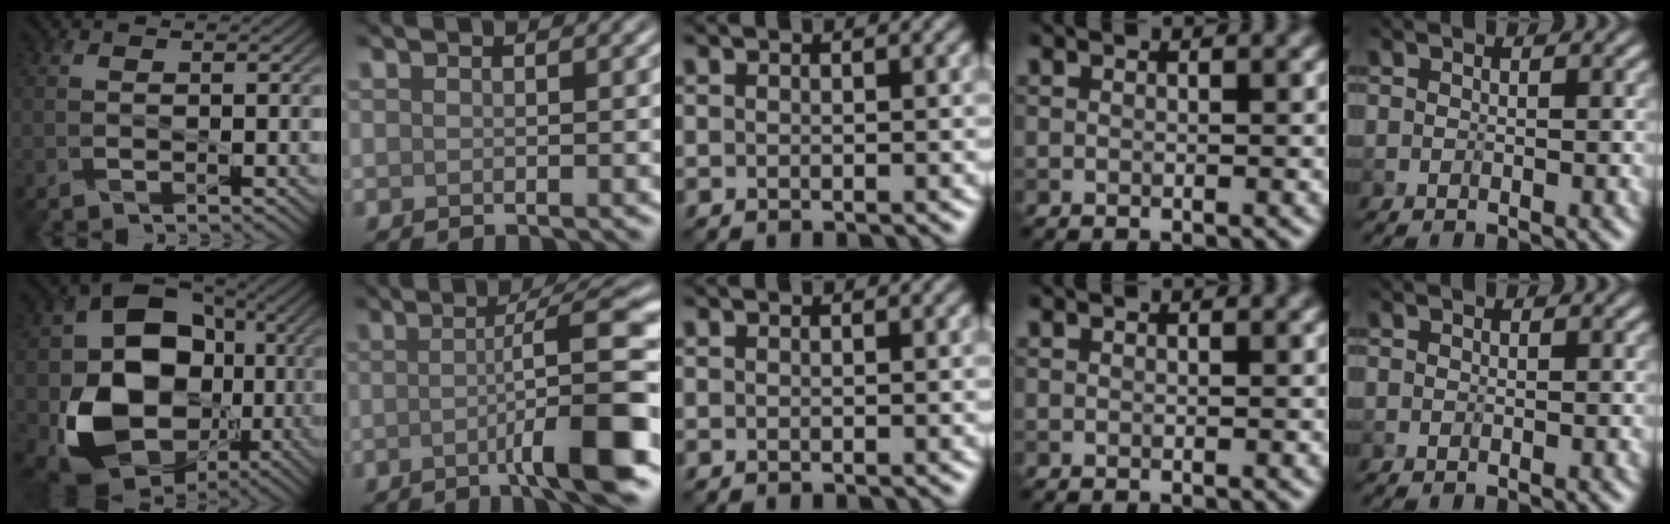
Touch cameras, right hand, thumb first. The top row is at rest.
{"thumb": {"total": 16.7, "force": [-2.5, 13.3, 9.8], "torque": [-0.175, -0.040, -0.033]}, "index": {"total": 8.8, "force": [-2.0, 1.0, 8.5], "torque": [-0.109, 0.008, -0.043]}}